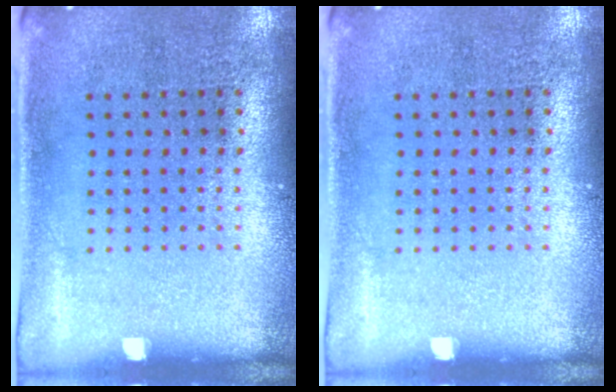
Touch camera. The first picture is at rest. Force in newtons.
{"total": 0.0}